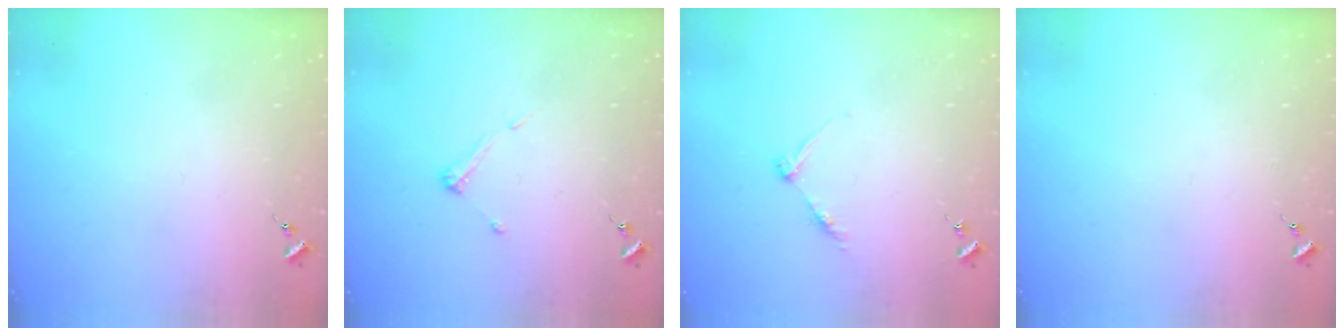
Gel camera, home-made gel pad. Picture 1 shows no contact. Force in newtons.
{"total": 4.3, "press": 4.3, "slide": 0.2}
{"total": 5.1, "press": 5.0, "slide": 0.8}
{"total": 0.0}